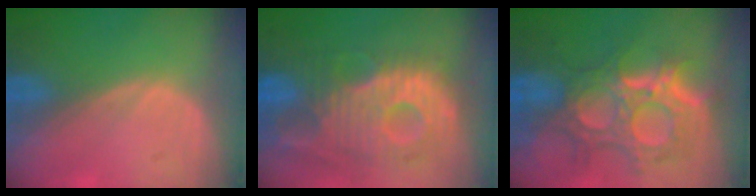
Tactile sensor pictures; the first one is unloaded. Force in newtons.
{"total": 12.7, "press": 11.1, "slide": 6.2}
{"total": 11.9, "press": 10.7, "slide": 5.3}